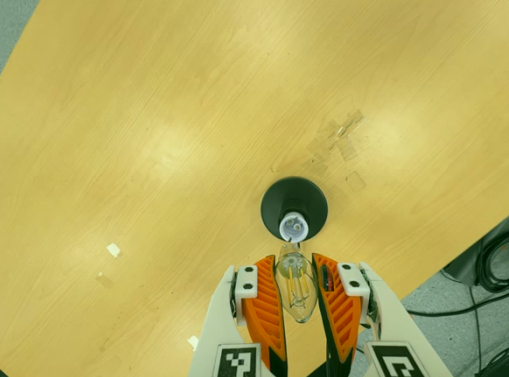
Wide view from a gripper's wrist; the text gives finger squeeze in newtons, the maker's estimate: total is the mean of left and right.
{"total": 20.3, "left": 22.7, "right": 17.8}